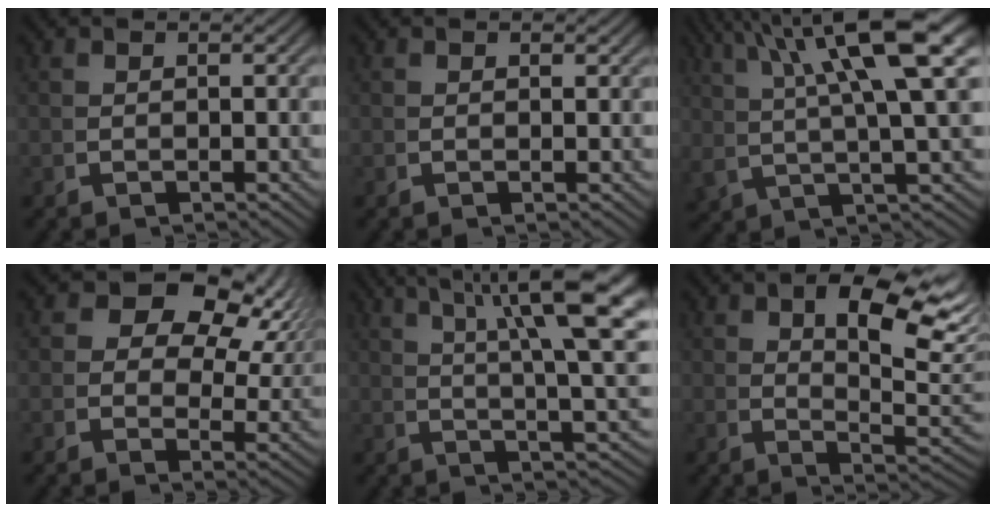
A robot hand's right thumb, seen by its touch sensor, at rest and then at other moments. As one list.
[{"total": 0.6, "force": [0.5, 0.3, 0.2], "torque": [-0.001, -0.001, 0.006]}, {"total": 10.5, "force": [5.0, 3.8, 8.4], "torque": [-0.121, 0.012, 0.086]}, {"total": 9.1, "force": [3.1, 6.0, 6.1], "torque": [-0.107, -0.011, 0.045]}, {"total": 11.5, "force": [3.6, 4.9, 9.7], "torque": [-0.109, 0.005, 0.056]}, {"total": 8.7, "force": [2.3, 4.4, 7.2], "torque": [-0.092, -0.007, 0.039]}]